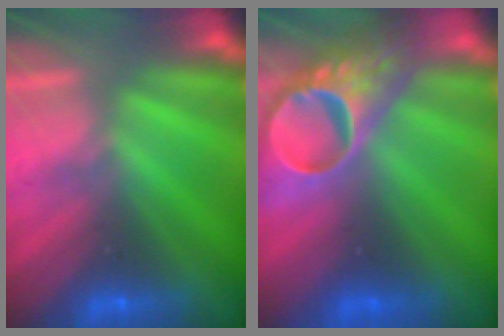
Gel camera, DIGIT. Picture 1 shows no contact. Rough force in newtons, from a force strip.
{"total": 7.2}